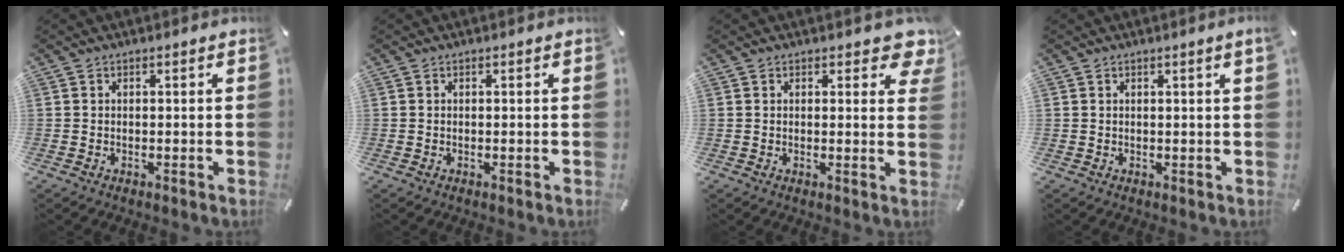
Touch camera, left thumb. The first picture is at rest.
{"total": 0.0}
{"total": 4.2, "force": [2.7, 2.3, 2.3], "torque": [-0.013, -0.012, 0.041]}
{"total": 0.6, "force": [0.3, 0.0, 0.5], "torque": [-0.008, 0.000, 0.005]}